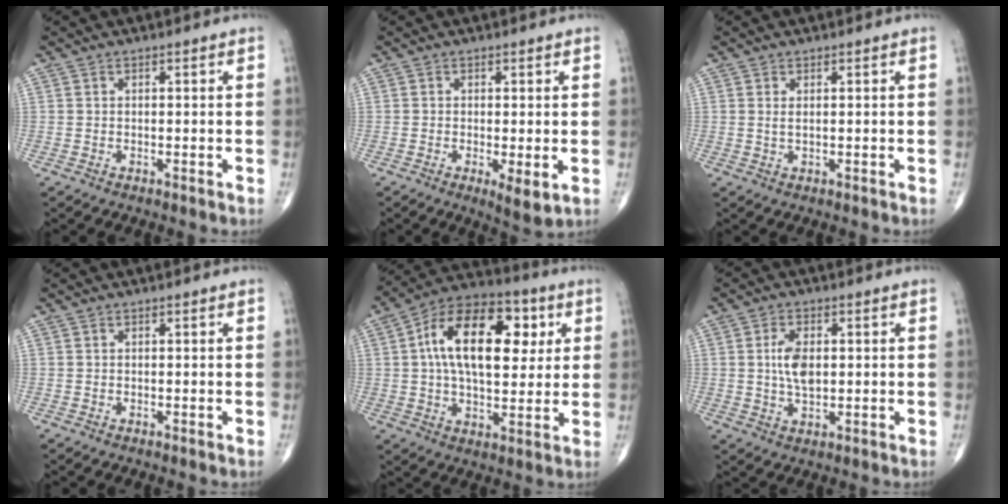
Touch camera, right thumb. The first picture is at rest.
{"total": 4.3, "force": [-1.0, 1.3, 4.0], "torque": [-0.068, -0.016, -0.017]}
{"total": 1.1, "force": [0.3, 0.3, 0.9], "torque": [-0.018, 0.000, 0.008]}
{"total": 0.0}
{"total": 20.2, "force": [4.4, 11.1, 16.3], "torque": [-0.238, 0.013, 0.062]}
{"total": 6.0, "force": [0.7, 3.3, 5.0], "torque": [-0.090, -0.002, 0.012]}